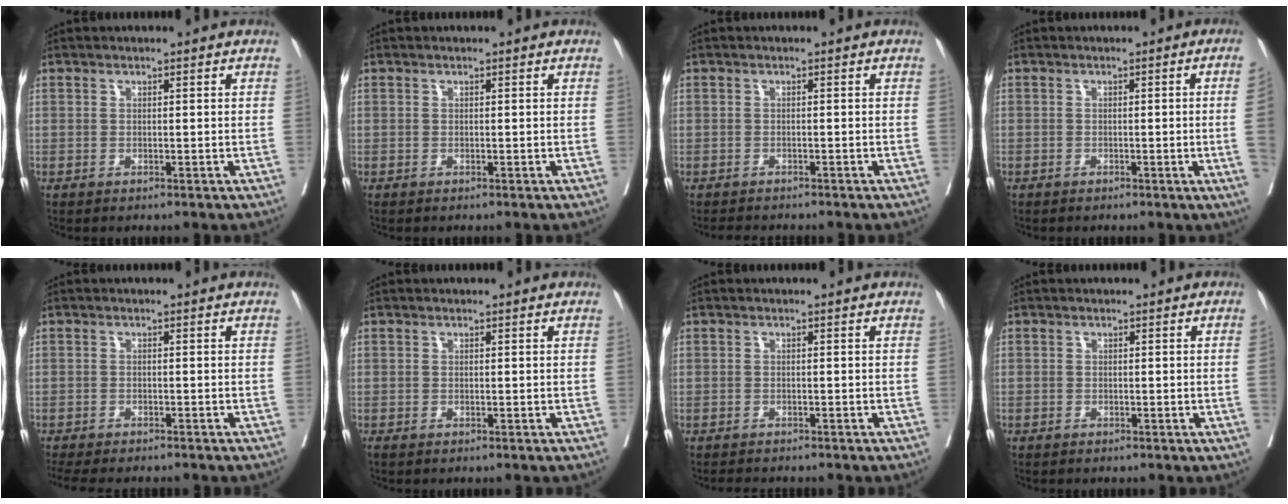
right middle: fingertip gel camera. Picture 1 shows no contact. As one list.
[{"total": 0.0}, {"total": 2.7, "force": [-2.5, 0.8, 0.6], "torque": [-0.011, -0.009, -0.036]}, {"total": 4.2, "force": [-0.7, -1.7, 3.8], "torque": [-0.045, -0.009, -0.009]}, {"total": 9.5, "force": [-8.4, 1.9, 4.0], "torque": [-0.060, -0.017, -0.117]}, {"total": 0.0}, {"total": 2.4, "force": [-2.2, 0.7, 0.5], "torque": [-0.012, -0.009, -0.031]}, {"total": 1.0, "force": [-0.2, -0.4, 0.8], "torque": [-0.006, 0.000, -0.002]}]